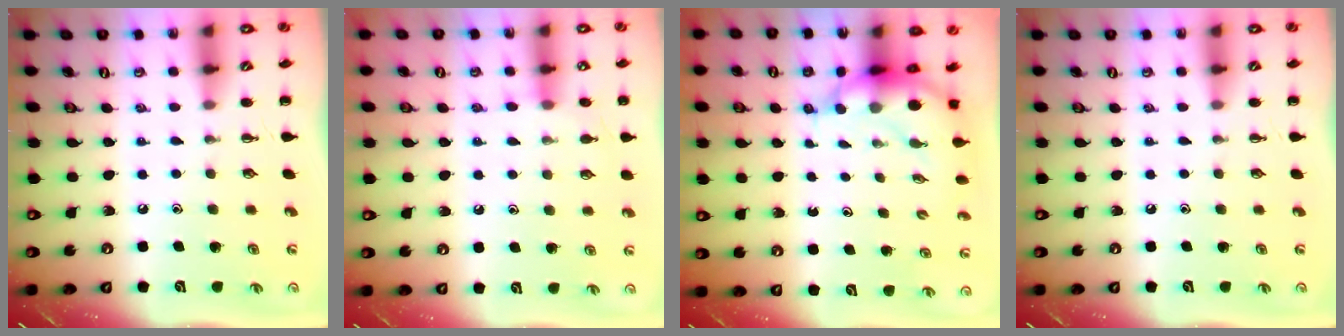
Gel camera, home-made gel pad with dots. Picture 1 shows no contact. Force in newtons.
{"total": 8.2, "press": 7.8, "slide": 2.5}
{"total": 5.6, "press": 5.5, "slide": 1.3}
{"total": 0.0}